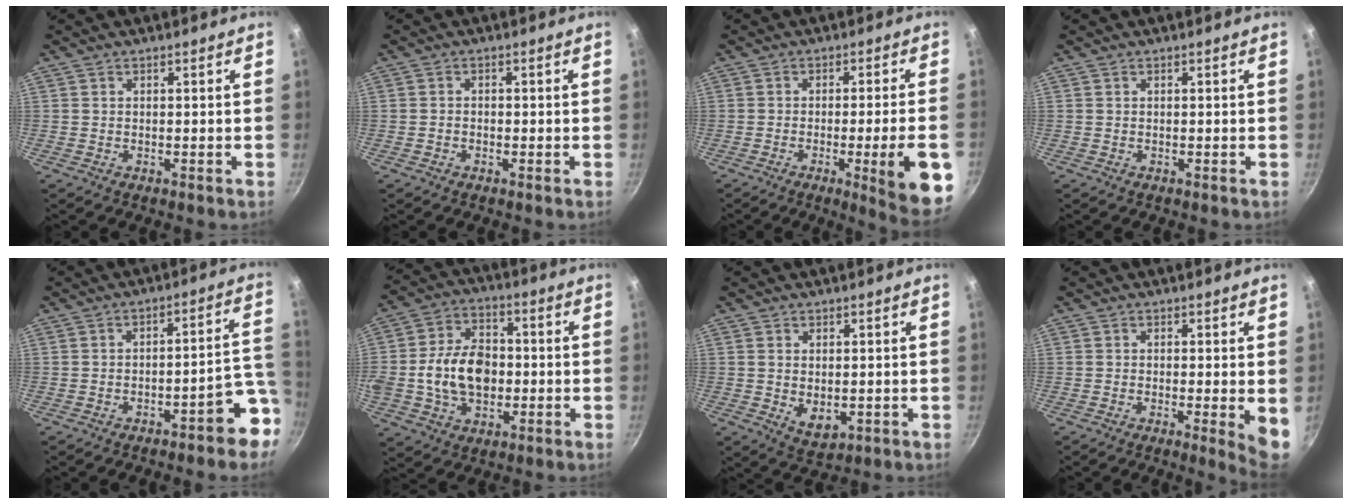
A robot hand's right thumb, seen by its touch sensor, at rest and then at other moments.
{"total": 1.1, "force": [-0.5, 0.8, 0.5], "torque": [-0.011, 0.004, -0.011]}
{"total": 12.2, "force": [-3.8, 1.4, 11.5], "torque": [-0.137, 0.012, -0.047]}
{"total": 0.0}
{"total": 9.1, "force": [-4.7, 3.2, 7.1], "torque": [-0.045, 0.060, -0.056]}
{"total": 14.8, "force": [-1.3, 10.5, 10.4], "torque": [-0.160, 0.028, -0.028]}
{"total": 4.7, "force": [-0.1, 3.0, 3.6], "torque": [-0.058, -0.016, 0.007]}
{"total": 5.3, "force": [-0.6, 0.7, 5.2], "torque": [-0.064, -0.012, -0.009]}